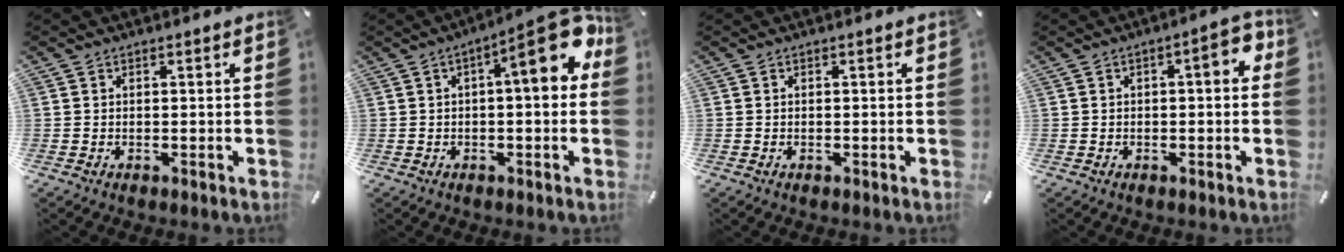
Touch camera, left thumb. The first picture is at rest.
{"total": 13.8, "force": [4.1, 3.9, 12.6], "torque": [-0.150, -0.038, 0.056]}
{"total": 0.0}
{"total": 5.6, "force": [0.2, 2.2, 5.2], "torque": [-0.065, 0.003, -0.005]}